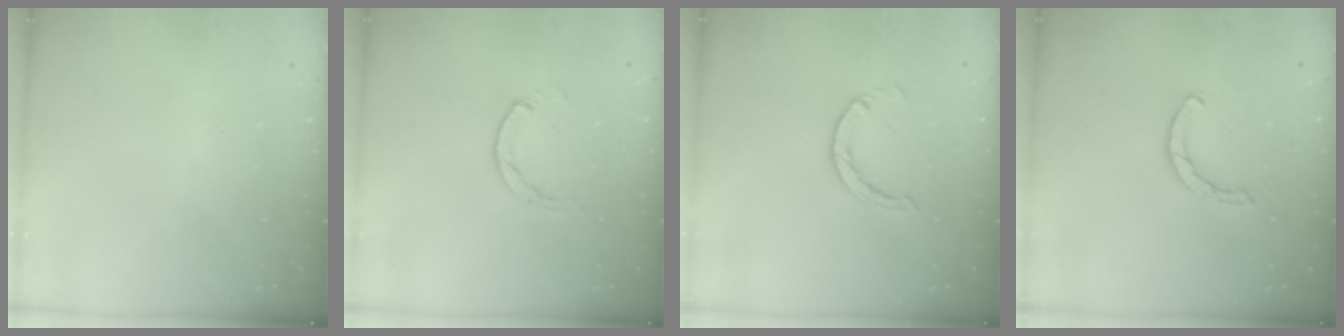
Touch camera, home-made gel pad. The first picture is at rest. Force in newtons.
{"total": 1.1, "press": 1.1, "slide": 0.2}
{"total": 1.4, "press": 1.4, "slide": 0.3}
{"total": 2.5, "press": 2.5, "slide": 0.1}